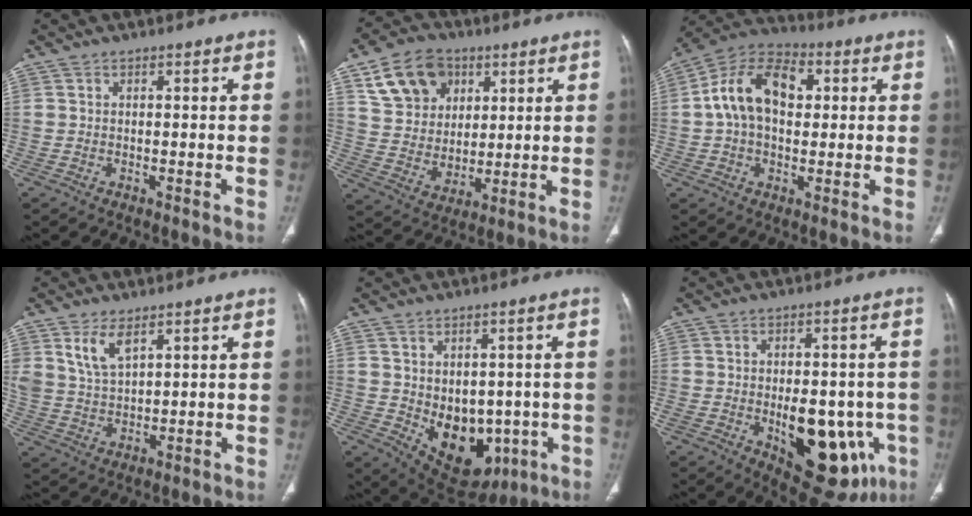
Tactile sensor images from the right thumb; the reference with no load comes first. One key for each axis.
{"total": 14.6, "fx": 6.6, "fy": 11.0, "fz": 6.8, "tx": -0.092, "ty": -0.016, "tz": 0.124}
{"total": 14.4, "fx": 2.3, "fy": 9.5, "fz": 10.6, "tx": -0.169, "ty": 0.028, "tz": 0.032}
{"total": 6.1, "fx": 3.6, "fy": 2.9, "fz": 3.9, "tx": -0.072, "ty": -0.021, "tz": 0.080}
{"total": 13.4, "fx": -2.3, "fy": 9.4, "fz": 9.2, "tx": -0.095, "ty": -0.002, "tz": 0.001}
{"total": 18.8, "fx": -5.5, "fy": 10.1, "fz": 14.9, "tx": -0.164, "ty": 0.007, "tz": -0.047}